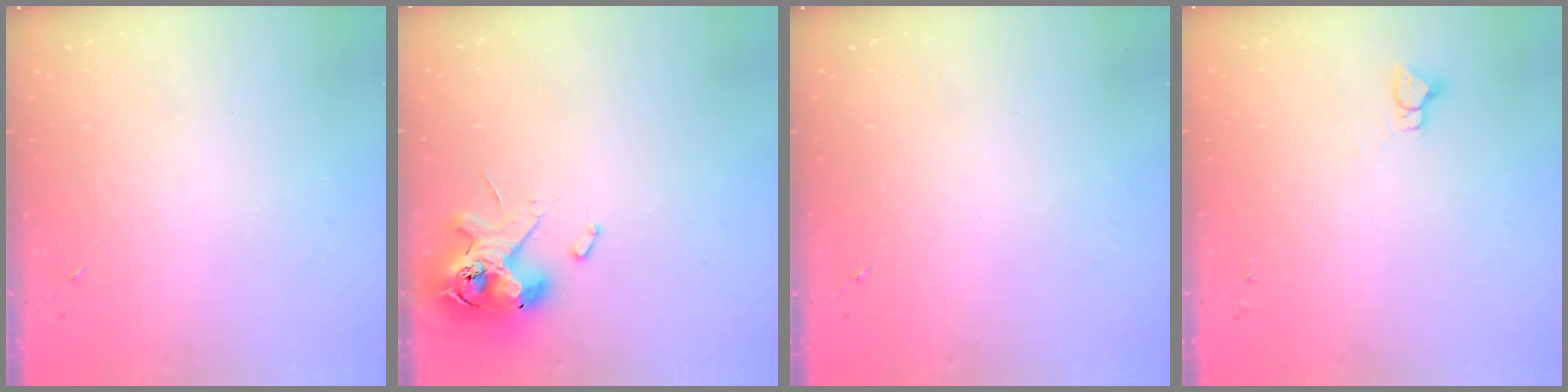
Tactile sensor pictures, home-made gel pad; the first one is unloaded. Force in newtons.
{"total": 12.1, "press": 11.9, "slide": 1.9}
{"total": 0.0}
{"total": 3.2, "press": 3.2, "slide": 0.2}